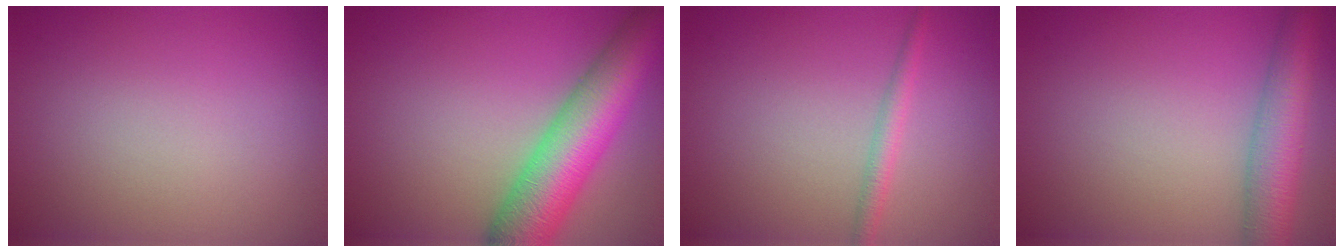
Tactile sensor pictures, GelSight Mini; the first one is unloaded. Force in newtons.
{"total": 10.1, "press": 10.1, "slide": 0.5}
{"total": 1.8, "press": 1.8, "slide": 0.0}
{"total": 5.7, "press": 5.7, "slide": 0.2}